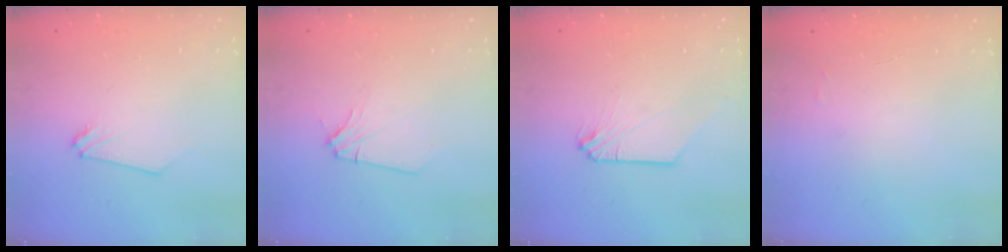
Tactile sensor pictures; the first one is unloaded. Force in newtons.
{"total": 2.9, "press": 2.9, "slide": 0.5}
{"total": 0.0}
{"total": 3.8, "press": 3.8, "slide": 0.4}